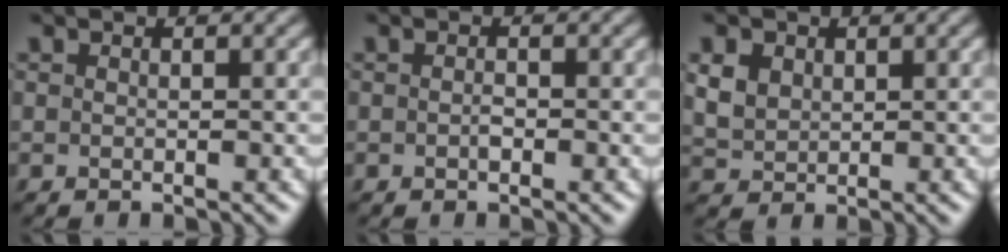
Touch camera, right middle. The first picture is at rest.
{"total": 0.7, "force": [-0.3, 0.3, 0.6], "torque": [-0.012, 0.001, -0.004]}
{"total": 3.5, "force": [1.4, 2.7, 1.7], "torque": [-0.049, 0.008, 0.028]}